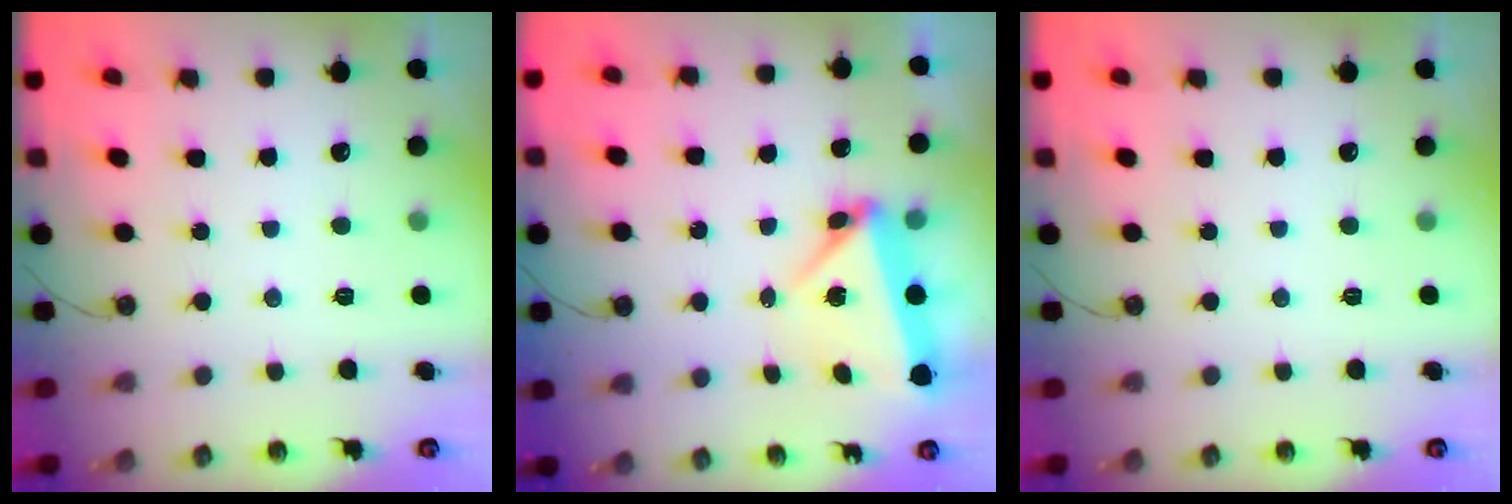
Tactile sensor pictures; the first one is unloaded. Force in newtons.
{"total": 8.3, "press": 4.7, "slide": 6.8}
{"total": 0.0}